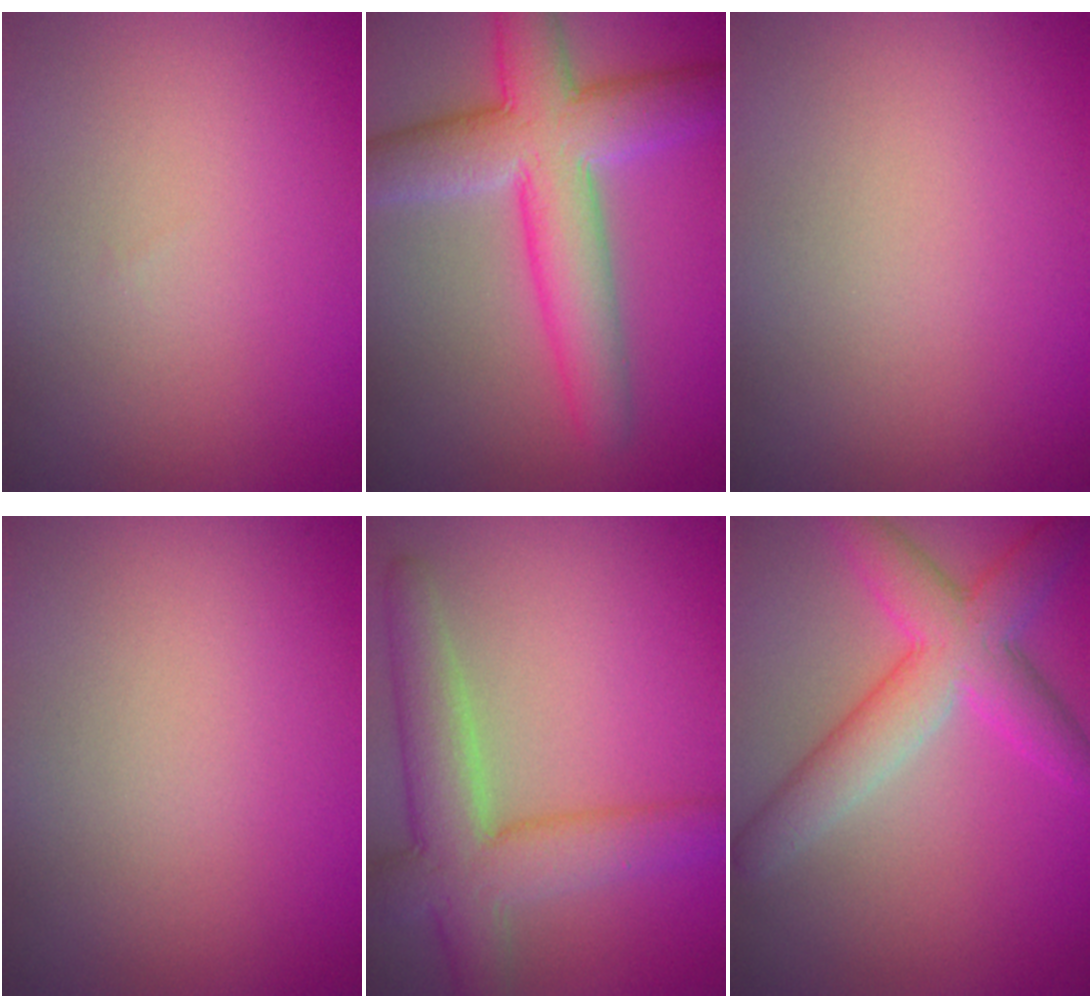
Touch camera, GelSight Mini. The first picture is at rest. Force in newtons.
{"total": 8.3, "press": 8.3, "slide": 0.2}
{"total": 0.0}
{"total": 0.0}
{"total": 6.4, "press": 6.4, "slide": 0.4}
{"total": 5.8, "press": 5.8, "slide": 0.3}